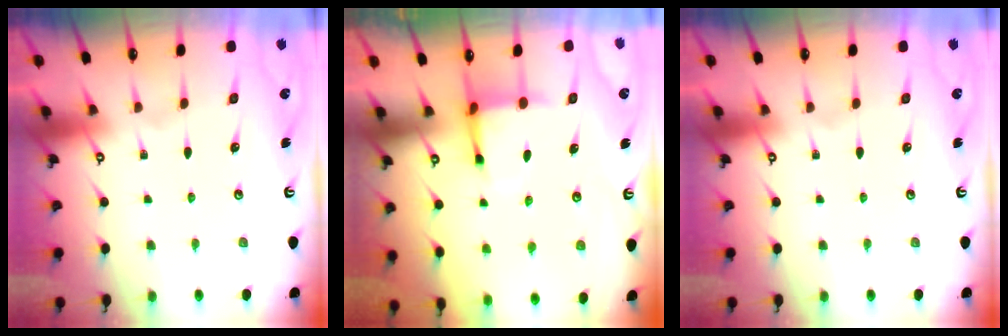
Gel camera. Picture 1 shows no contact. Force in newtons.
{"total": 3.8, "press": 3.6, "slide": 1.2}
{"total": 0.0}